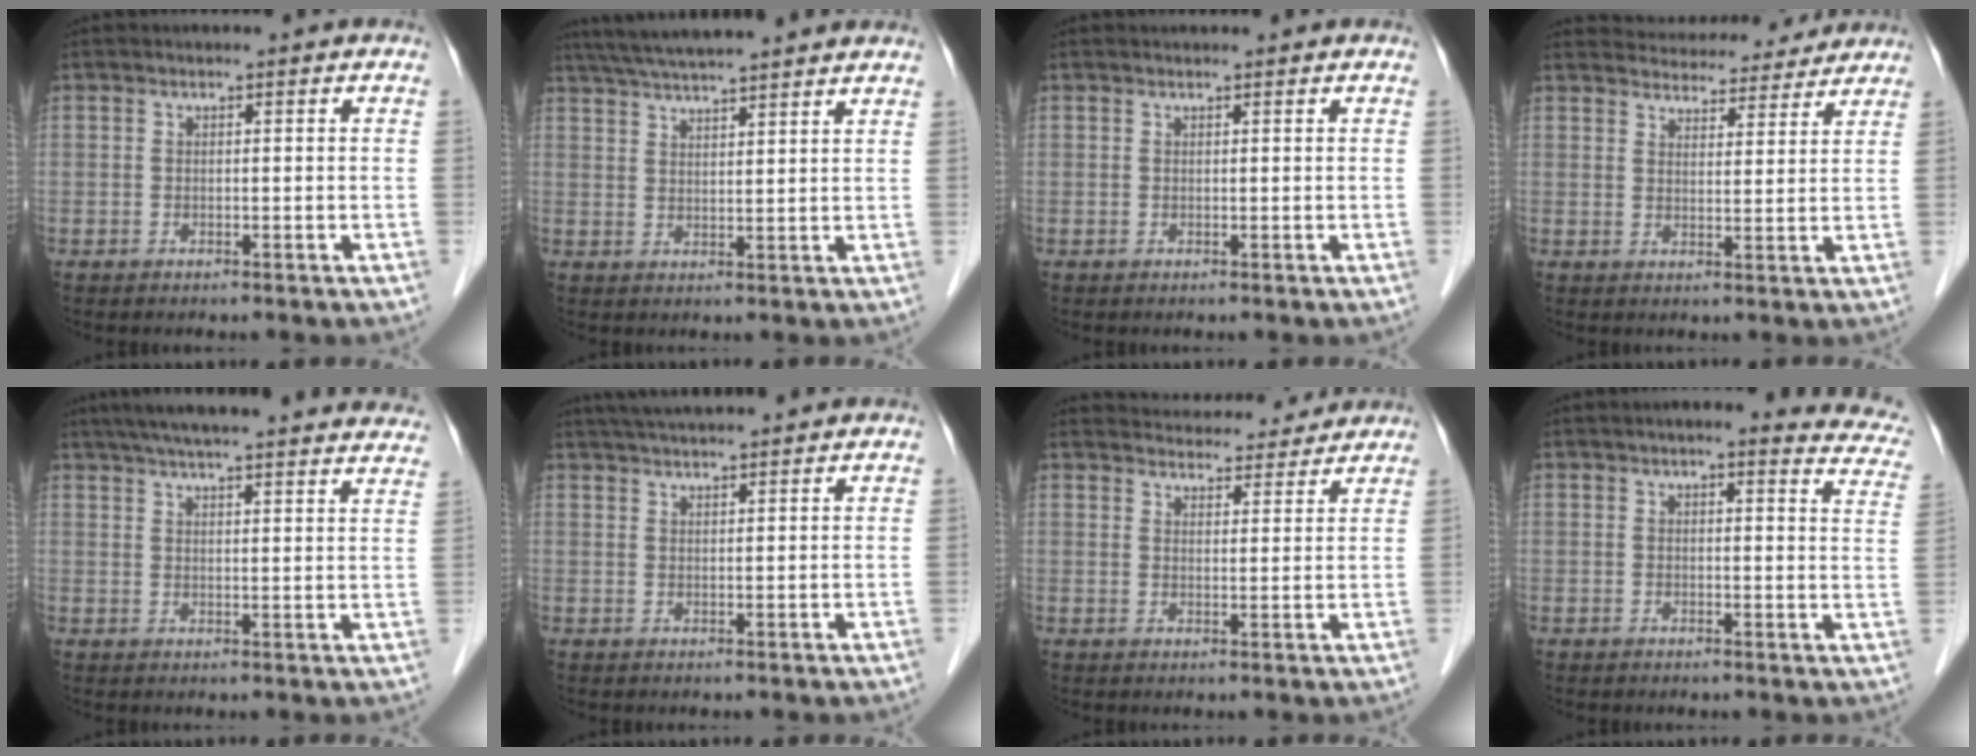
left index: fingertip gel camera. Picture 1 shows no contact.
{"total": 14.3, "force": [12.6, 0.7, 6.6], "torque": [-0.118, 0.041, 0.183]}
{"total": 1.5, "force": [1.4, 0.2, 0.4], "torque": [-0.007, 0.019, 0.022]}
{"total": 13.3, "force": [12.7, 3.0, 2.6], "torque": [-0.022, 0.019, 0.162]}
{"total": 28.4, "force": [25.7, 2.7, 11.9], "torque": [-0.189, -0.013, 0.314]}
{"total": 9.5, "force": [8.6, 0.6, 4.2], "torque": [-0.069, 0.039, 0.125]}
{"total": 11.6, "force": [11.1, 2.2, 2.1], "torque": [-0.018, 0.018, 0.140]}
{"total": 11.6, "force": [10.4, 2.3, 4.6], "torque": [-0.020, -0.018, 0.083]}